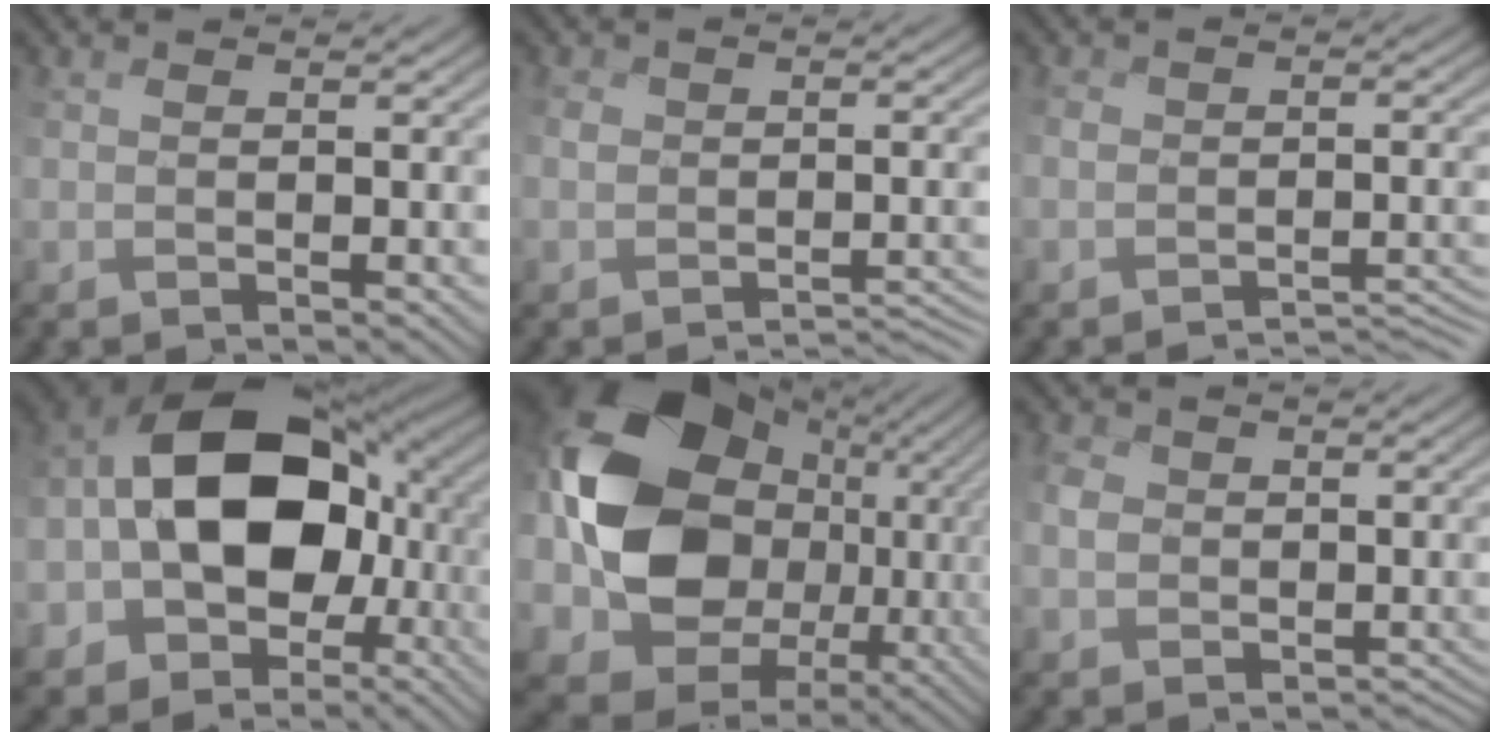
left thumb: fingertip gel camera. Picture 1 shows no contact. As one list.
[{"total": 4.4, "force": [-3.6, 2.4, 1.1], "torque": [-0.006, 0.011, -0.042]}, {"total": 4.6, "force": [-4.0, 1.7, 1.3], "torque": [-0.014, 0.017, -0.056]}, {"total": 16.0, "force": [-0.6, 11.5, 11.1], "torque": [-0.224, 0.011, -0.016]}, {"total": 20.9, "force": [4.0, 16.6, 12.2], "torque": [-0.277, 0.004, 0.096]}, {"total": 4.2, "force": [-1.2, 3.9, 1.0], "torque": [-0.023, 0.003, -0.021]}]